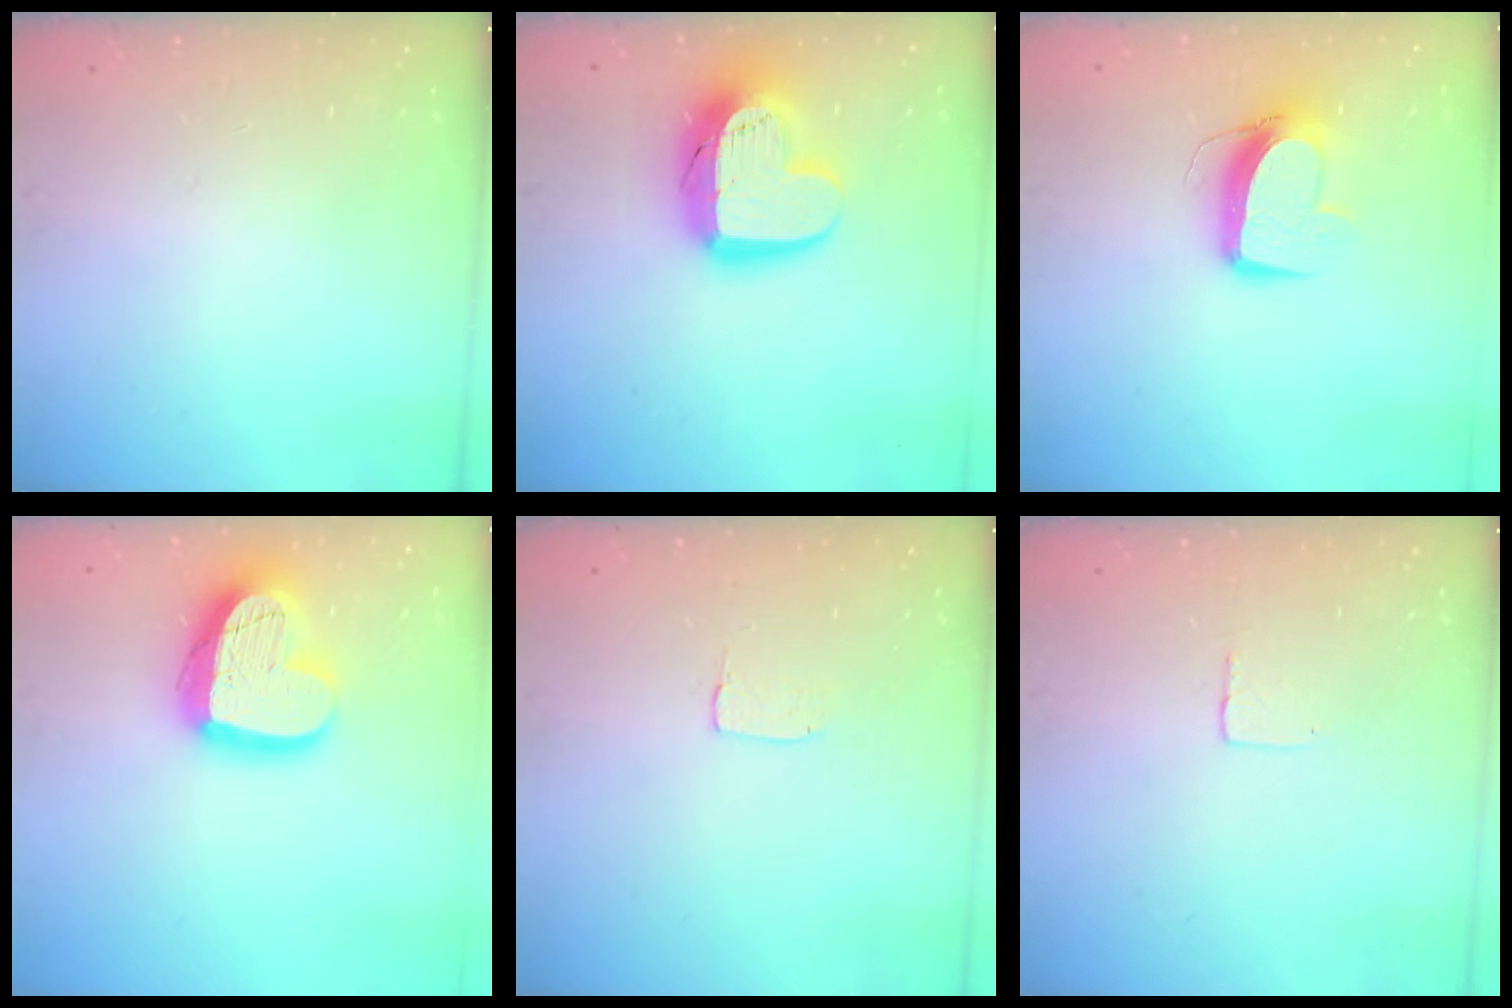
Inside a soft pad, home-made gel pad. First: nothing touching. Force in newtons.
{"total": 18.0, "press": 17.9, "slide": 1.2}
{"total": 10.6, "press": 10.5, "slide": 1.1}
{"total": 20.4, "press": 20.3, "slide": 1.7}
{"total": 2.9, "press": 2.9, "slide": 0.2}
{"total": 2.7, "press": 2.7, "slide": 0.1}